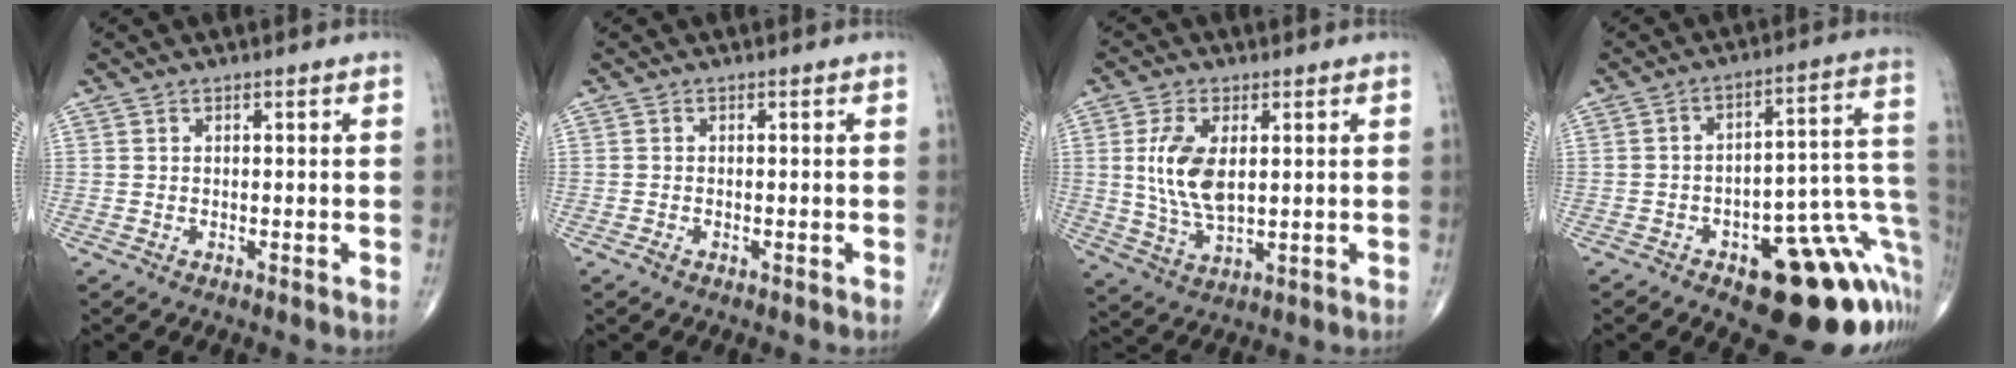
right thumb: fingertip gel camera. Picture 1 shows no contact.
{"total": 0.7, "force": [-0.4, 0.3, 0.4], "torque": [-0.013, -0.001, -0.010]}
{"total": 10.1, "force": [1.6, 5.2, 8.6], "torque": [-0.172, -0.012, 0.036]}
{"total": 21.8, "force": [-8.2, 9.3, 18.0], "torque": [-0.139, 0.066, -0.094]}